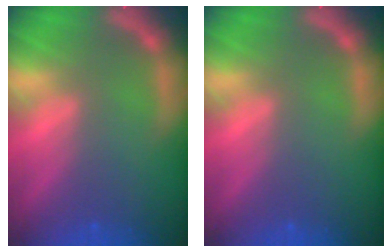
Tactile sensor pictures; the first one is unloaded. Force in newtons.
{"total": 0.0}